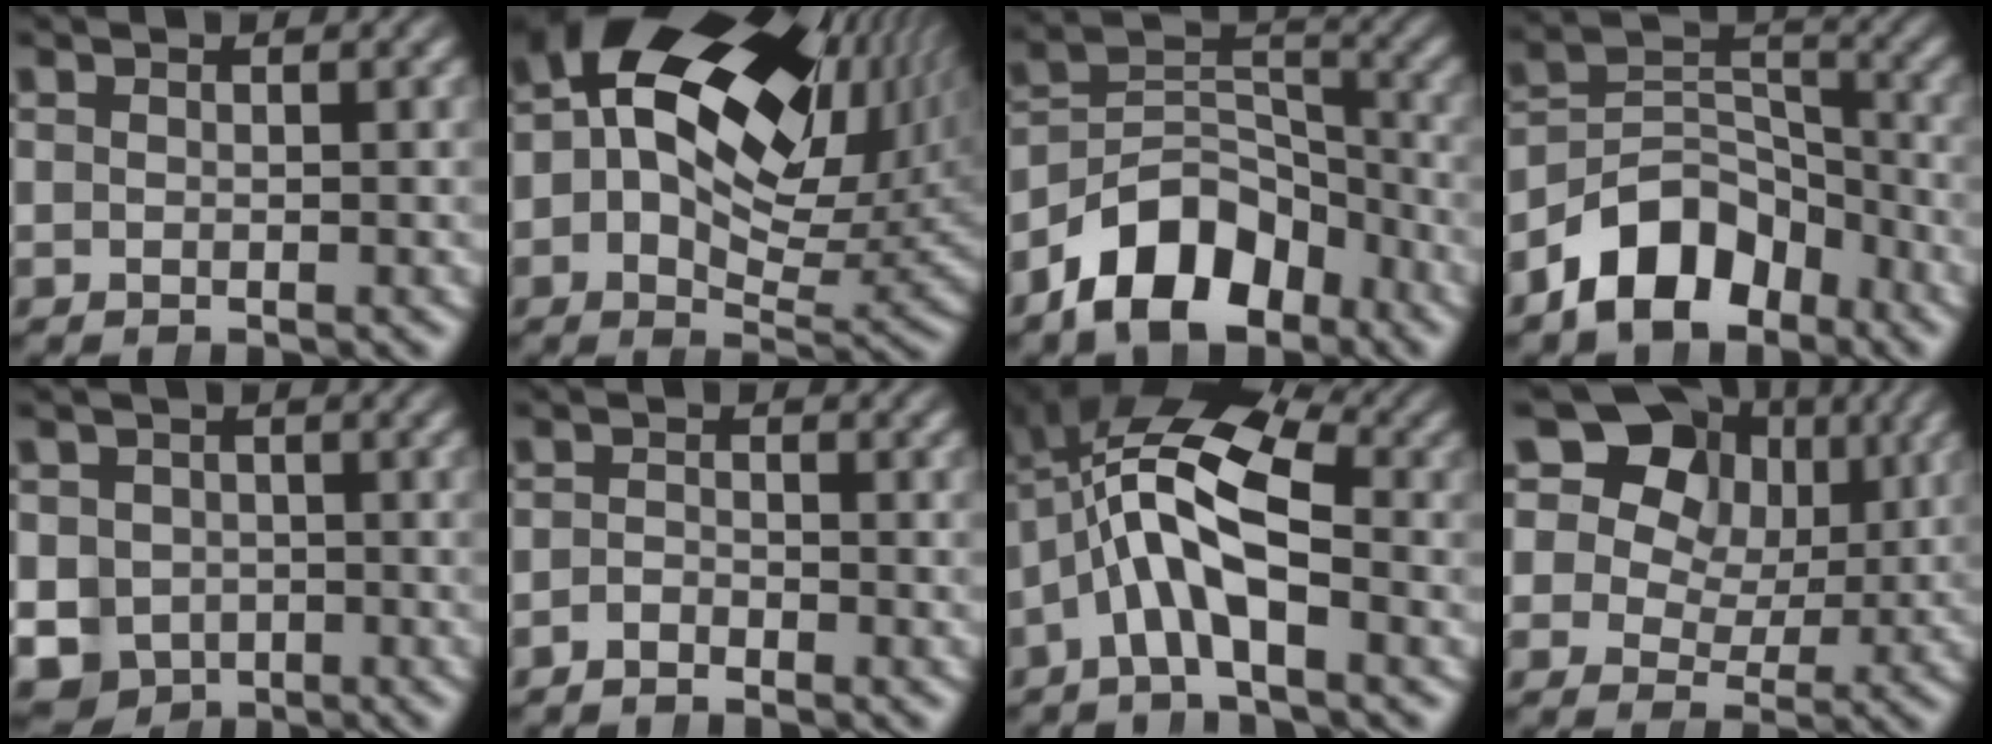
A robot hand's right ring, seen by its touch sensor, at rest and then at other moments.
{"total": 21.1, "force": [4.4, 13.8, 15.4], "torque": [-0.222, 0.015, 0.047]}
{"total": 9.3, "force": [-4.7, 6.0, 5.4], "torque": [-0.070, -0.020, -0.073]}
{"total": 8.3, "force": [-4.4, 5.6, 4.3], "torque": [-0.051, -0.016, -0.071]}
{"total": 11.3, "force": [-3.9, 10.0, 3.5], "torque": [-0.072, -0.051, -0.056]}
{"total": 1.7, "force": [-1.7, 0.2, -0.2], "torque": [0.018, -0.006, -0.030]}
{"total": 12.3, "force": [1.9, 8.0, 9.2], "torque": [-0.165, 0.001, 0.014]}
{"total": 15.9, "force": [4.1, 12.9, 8.4], "torque": [-0.164, -0.002, 0.060]}